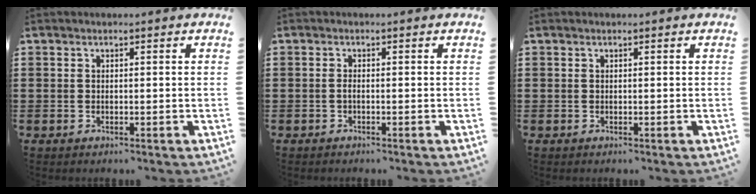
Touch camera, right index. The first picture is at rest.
{"total": 0.9, "force": [-0.5, 0.1, 0.7], "torque": [-0.016, -0.004, -0.008]}
{"total": 0.0}